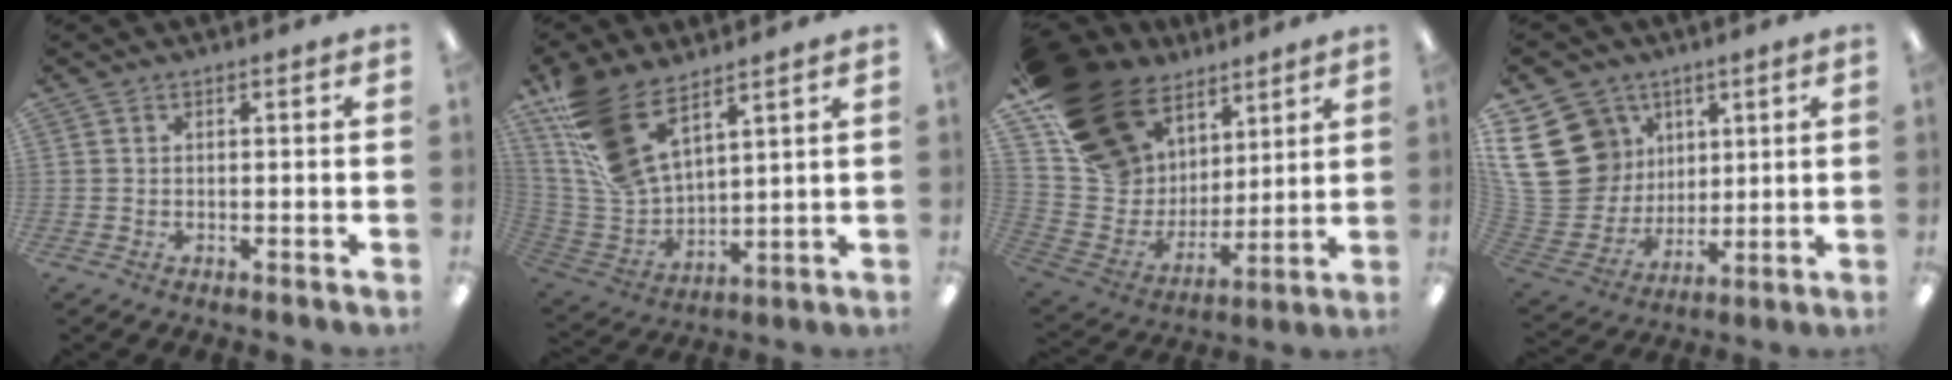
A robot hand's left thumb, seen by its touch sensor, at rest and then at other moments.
{"total": 16.3, "force": [10.6, 7.4, 9.9], "torque": [-0.243, -0.053, 0.198]}
{"total": 22.3, "force": [14.2, 14.5, 9.1], "torque": [-0.171, -0.074, 0.284]}
{"total": 21.5, "force": [6.7, 17.9, 9.9], "torque": [-0.214, -0.028, 0.142]}